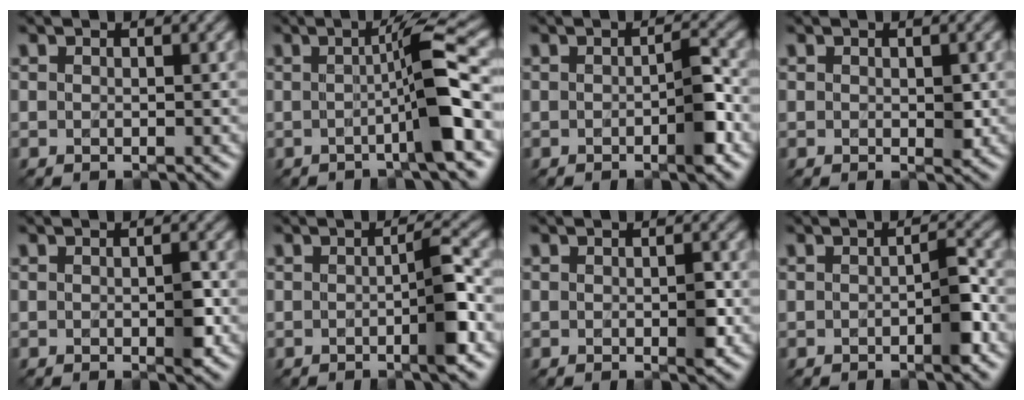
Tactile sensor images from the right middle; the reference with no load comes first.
{"total": 6.1, "force": [-0.8, 0.6, 6.0], "torque": [-0.087, 0.008, -0.024]}
{"total": 2.8, "force": [-0.9, 0.5, 2.6], "torque": [-0.039, 0.002, -0.016]}
{"total": 1.3, "force": [0.0, 0.7, 1.1], "torque": [-0.011, -0.003, 0.002]}
{"total": 1.9, "force": [-0.4, 0.5, 1.8], "torque": [-0.026, -0.002, -0.007]}
{"total": 3.4, "force": [-0.7, 0.4, 3.3], "torque": [-0.050, 0.003, -0.017]}
{"total": 1.7, "force": [-0.4, 0.6, 1.6], "torque": [-0.023, -0.001, -0.005]}
{"total": 2.3, "force": [-0.9, 0.5, 2.1], "torque": [-0.031, 0.002, -0.014]}